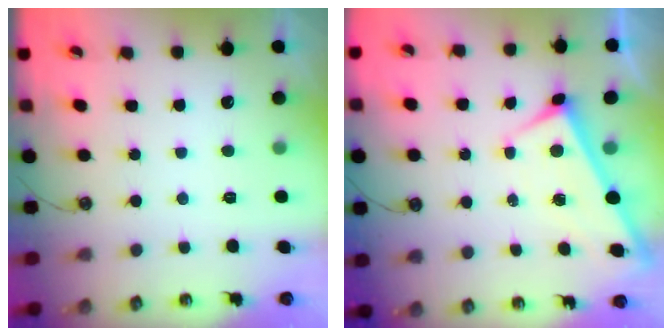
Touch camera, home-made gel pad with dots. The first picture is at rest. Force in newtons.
{"total": 1.8, "press": 1.8, "slide": 0.1}